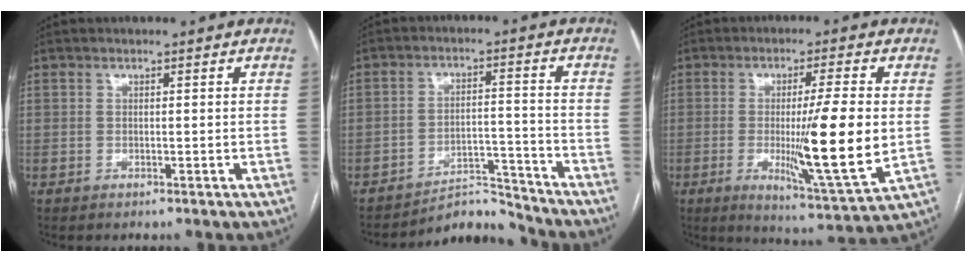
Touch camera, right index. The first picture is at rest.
{"total": 6.0, "force": [-5.8, 0.7, -1.2], "torque": [0.031, 0.029, -0.091]}
{"total": 14.3, "force": [-1.0, 0.0, 14.2], "torque": [-0.229, -0.033, -0.017]}